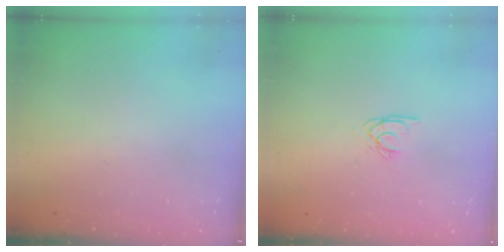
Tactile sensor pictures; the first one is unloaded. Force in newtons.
{"total": 2.5, "press": 2.5, "slide": 0.1}